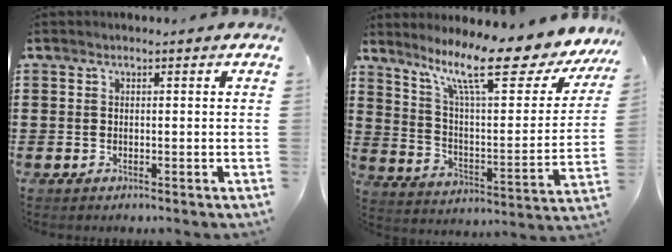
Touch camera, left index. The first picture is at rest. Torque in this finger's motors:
{"motor_torque": [2.14, 0.00, 0.57, 0.21]}